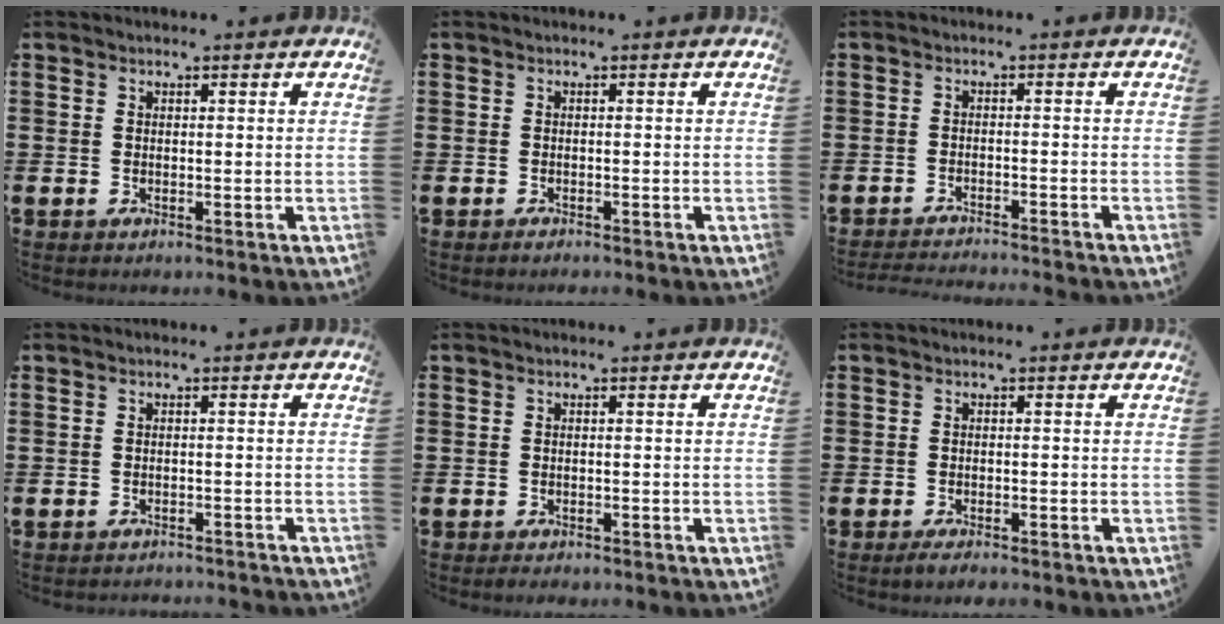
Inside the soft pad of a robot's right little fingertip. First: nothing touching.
{"total": 0.5, "force": [-0.5, 0.1, 0.2], "torque": [-0.004, -0.003, -0.009]}
{"total": 1.9, "force": [-1.9, -0.3, 0.1], "torque": [-0.002, 0.002, -0.039]}
{"total": 1.2, "force": [-1.1, -0.1, -0.1], "torque": [-0.001, 0.003, -0.024]}
{"total": 0.8, "force": [-0.8, 0.2, 0.2], "torque": [-0.007, -0.002, -0.016]}
{"total": 1.4, "force": [-1.2, 0.2, 0.7], "torque": [-0.013, 0.000, -0.023]}